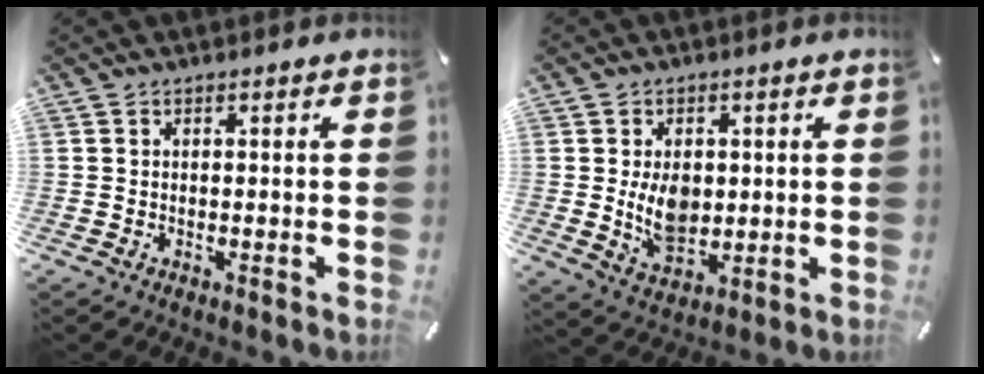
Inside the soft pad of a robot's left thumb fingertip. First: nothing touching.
{"total": 8.4, "force": [0.8, 6.1, 5.7], "torque": [-0.089, -0.012, 0.009]}